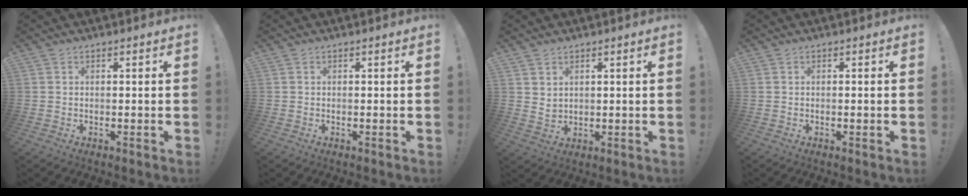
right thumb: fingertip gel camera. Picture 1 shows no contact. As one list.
[{"total": 0.0}, {"total": 3.4, "force": [2.2, 2.3, 1.2], "torque": [-0.013, -0.013, 0.040]}, {"total": 0.6, "force": [-0.3, -0.2, 0.5], "torque": [-0.010, -0.001, -0.006]}]